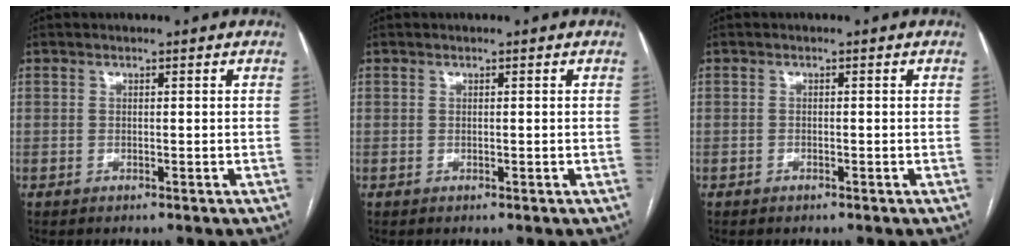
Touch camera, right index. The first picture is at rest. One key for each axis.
{"total": 0.0}
{"total": 0.6, "fx": -0.5, "fy": 0.3, "fz": 0.2, "tx": -0.004, "ty": 0.000, "tz": -0.008}